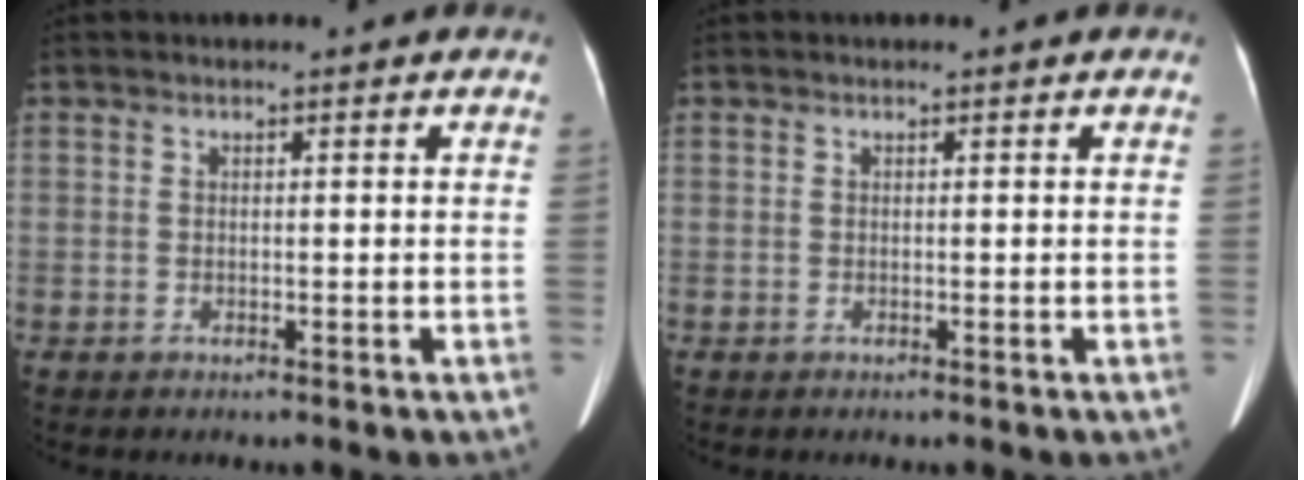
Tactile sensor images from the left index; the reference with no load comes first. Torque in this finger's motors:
{"motor_torque": [0.09, 0.02, -0.07, 0.01]}